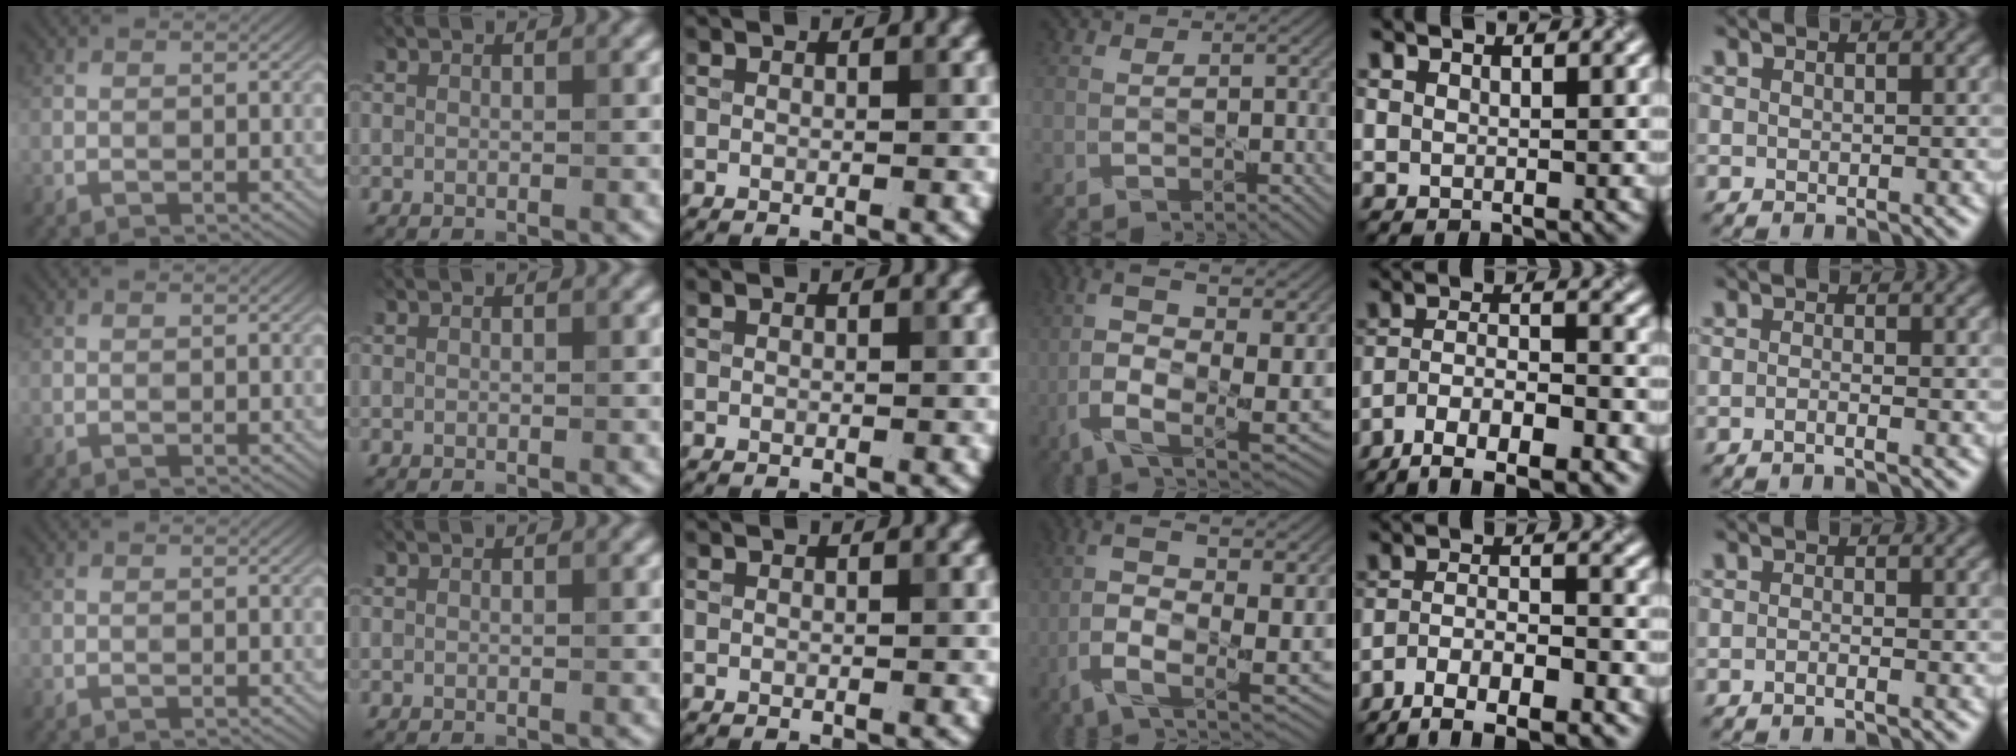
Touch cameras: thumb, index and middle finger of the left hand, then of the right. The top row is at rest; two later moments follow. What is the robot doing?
{"motion": "squeeze", "object": "bubble wrap"}